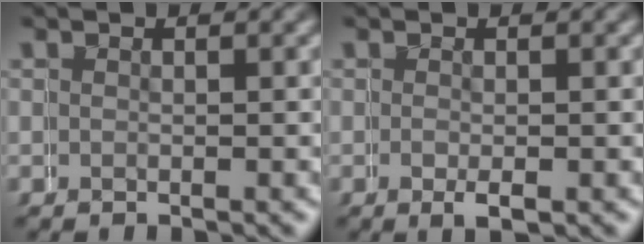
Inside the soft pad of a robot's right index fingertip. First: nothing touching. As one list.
[{"total": 1.6, "force": [-0.5, 0.4, 1.5], "torque": [-0.019, -0.002, -0.007]}]